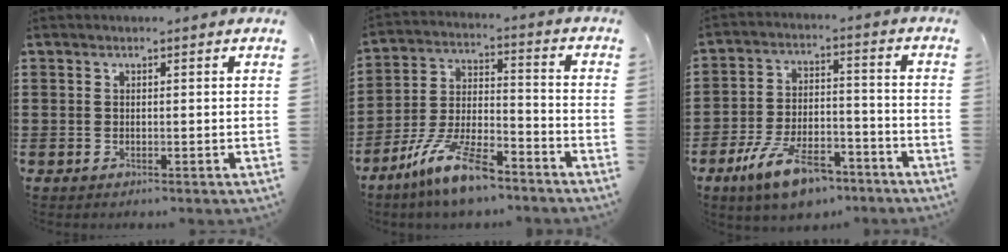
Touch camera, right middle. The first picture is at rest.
{"total": 11.5, "force": [-8.5, 2.8, 7.2], "torque": [-0.150, 0.017, -0.165]}
{"total": 10.4, "force": [-7.5, 3.6, 6.2], "torque": [-0.130, 0.017, -0.144]}